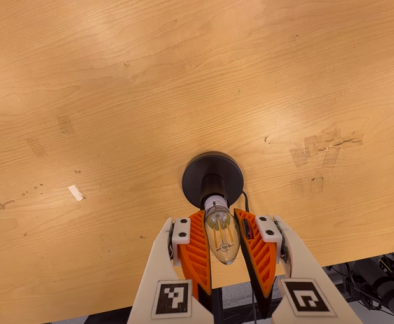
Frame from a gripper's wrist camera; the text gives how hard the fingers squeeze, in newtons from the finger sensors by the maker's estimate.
{"total": 13.5, "left": 13.4, "right": 13.6}